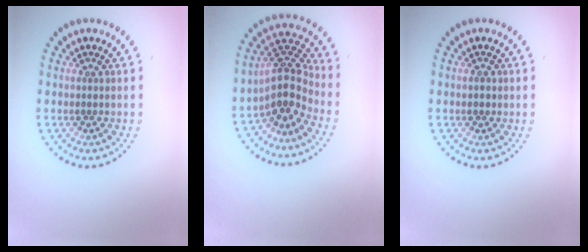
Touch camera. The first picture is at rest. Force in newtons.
{"total": 3.9, "press": 3.2, "slide": 2.3}
{"total": 1.1, "press": 1.1, "slide": 0.1}